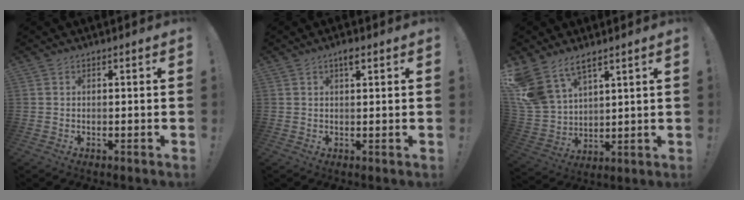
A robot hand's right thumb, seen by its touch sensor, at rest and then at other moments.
{"total": 2.6, "force": [1.4, 0.1, 2.1], "torque": [-0.024, -0.006, 0.019]}
{"total": 12.8, "force": [9.2, 6.7, 5.9], "torque": [-0.143, -0.058, 0.182]}